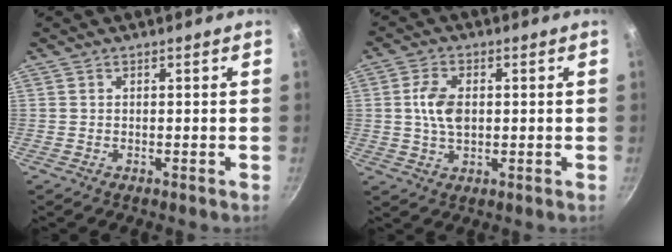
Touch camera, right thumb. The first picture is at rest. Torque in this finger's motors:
{"motor_torque": [1.14, 1.12, 0.97, 0.36, 0.07]}